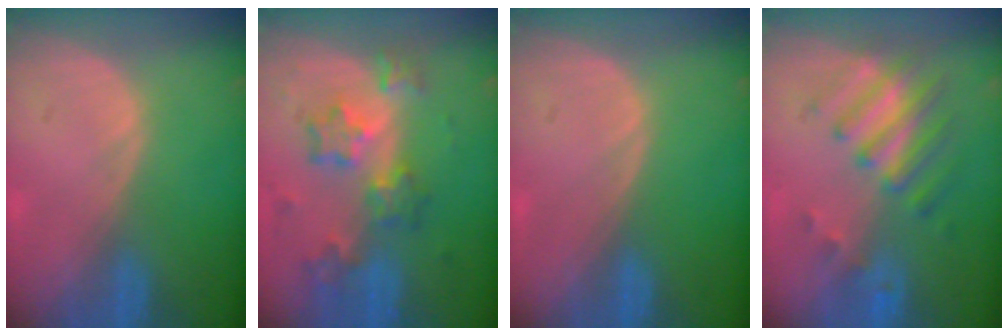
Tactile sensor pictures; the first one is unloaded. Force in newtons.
{"total": 8.3, "press": 7.3, "slide": 4.1}
{"total": 0.0}
{"total": 7.9, "press": 6.9, "slide": 3.9}